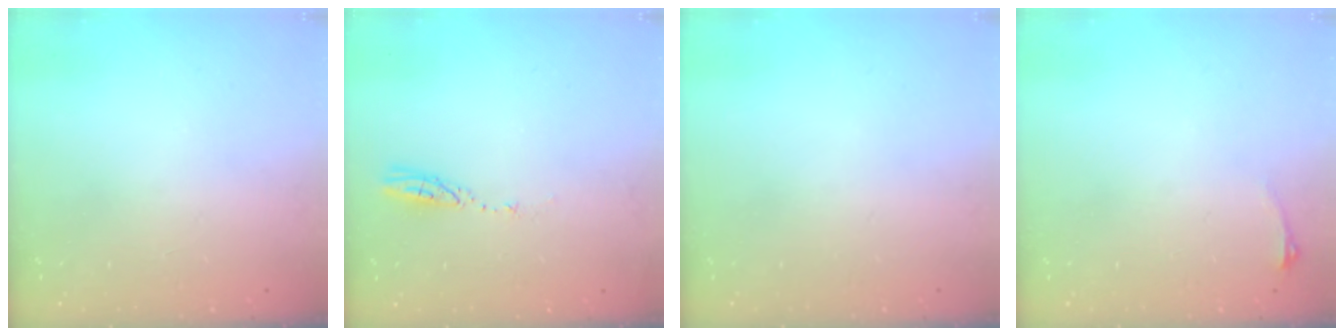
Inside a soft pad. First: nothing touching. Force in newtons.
{"total": 3.7, "press": 3.6, "slide": 0.3}
{"total": 0.0}
{"total": 2.9, "press": 2.6, "slide": 1.5}